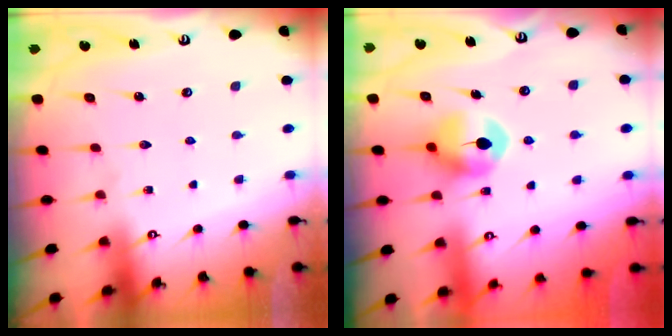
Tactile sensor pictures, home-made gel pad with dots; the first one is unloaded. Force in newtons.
{"total": 8.1, "press": 8.0, "slide": 0.6}